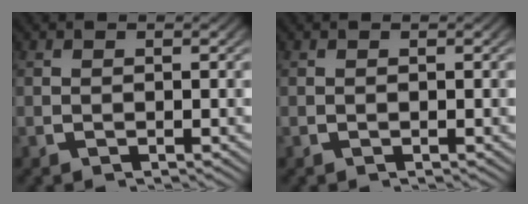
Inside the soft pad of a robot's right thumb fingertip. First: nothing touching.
{"total": 0.0}